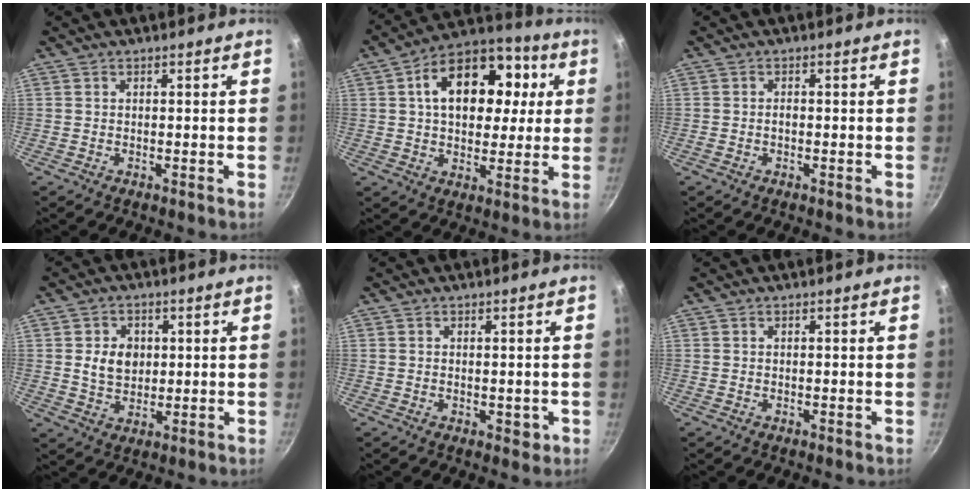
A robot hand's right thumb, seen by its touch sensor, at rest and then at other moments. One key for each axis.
{"total": 19.1, "fx": 4.4, "fy": 13.0, "fz": 13.4, "tx": -0.178, "ty": 0.018, "tz": 0.054}
{"total": 0.8, "fx": -0.2, "fy": 0.5, "fz": 0.6, "tx": -0.011, "ty": 0.004, "tz": -0.005}
{"total": 6.4, "fx": 1.0, "fy": 5.1, "fz": 3.8, "tx": -0.042, "ty": -0.005, "tz": 0.018}
{"total": 2.2, "fx": -0.4, "fy": 1.3, "fz": 1.7, "tx": -0.018, "ty": -0.002, "tz": -0.005}
{"total": 0.0}